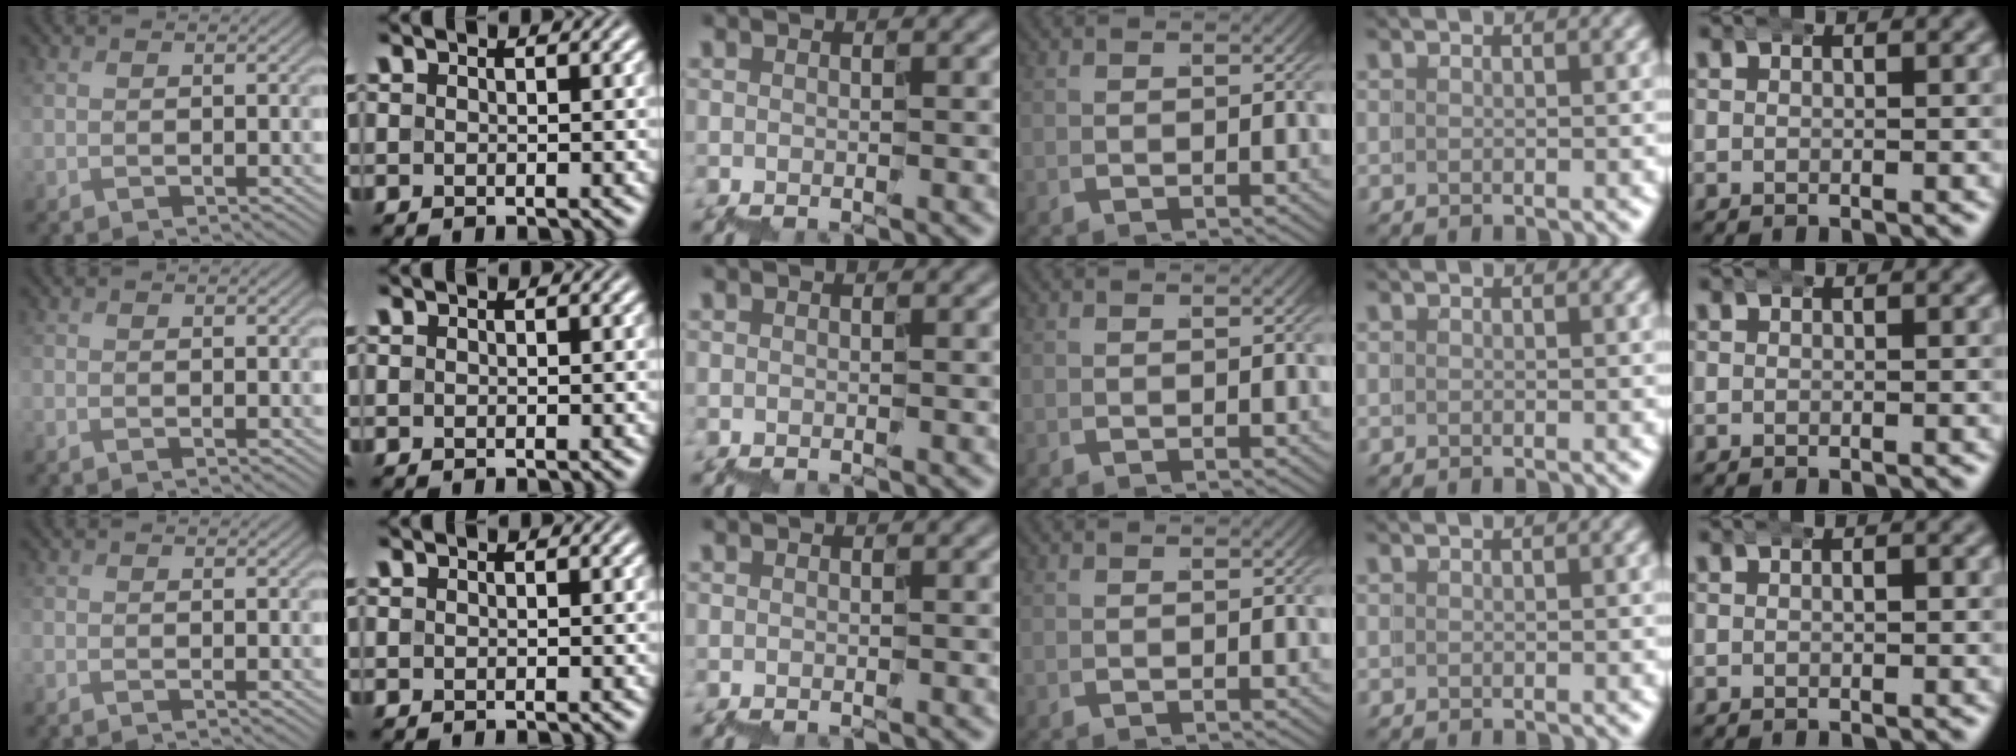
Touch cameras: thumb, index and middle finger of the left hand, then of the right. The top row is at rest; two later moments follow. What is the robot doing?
{"motion": "wrap", "object": "belt"}